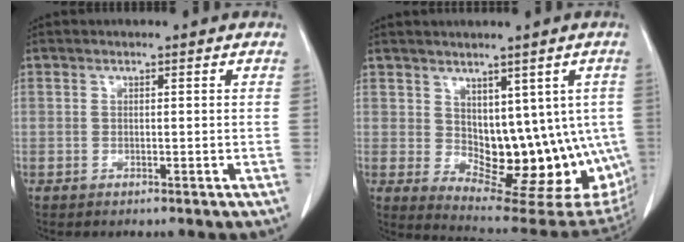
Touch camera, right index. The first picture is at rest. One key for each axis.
{"total": 14.4, "fx": -0.1, "fy": 8.2, "fz": 11.8, "tx": -0.132, "ty": -0.002, "tz": 0.020}